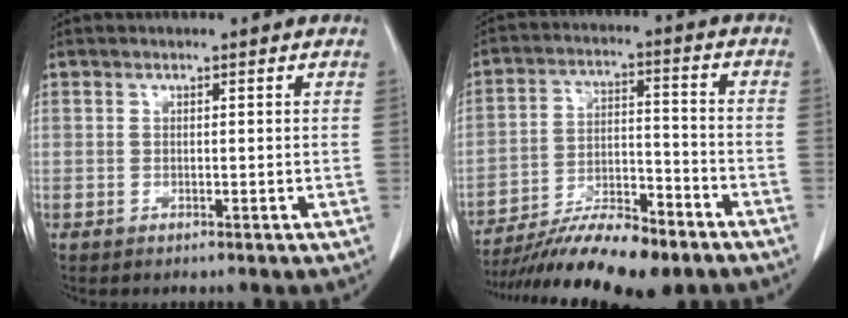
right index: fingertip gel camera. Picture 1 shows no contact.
{"total": 14.6, "force": [-11.8, 3.0, 8.2], "torque": [-0.141, -0.002, -0.201]}